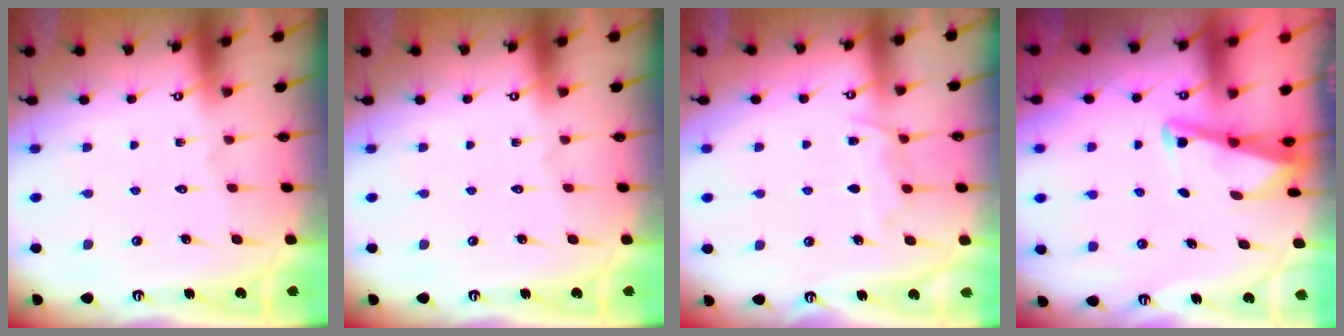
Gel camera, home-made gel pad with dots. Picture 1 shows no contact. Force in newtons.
{"total": 0.0}
{"total": 7.2, "press": 7.1, "slide": 1.0}
{"total": 2.8, "press": 2.8, "slide": 0.4}